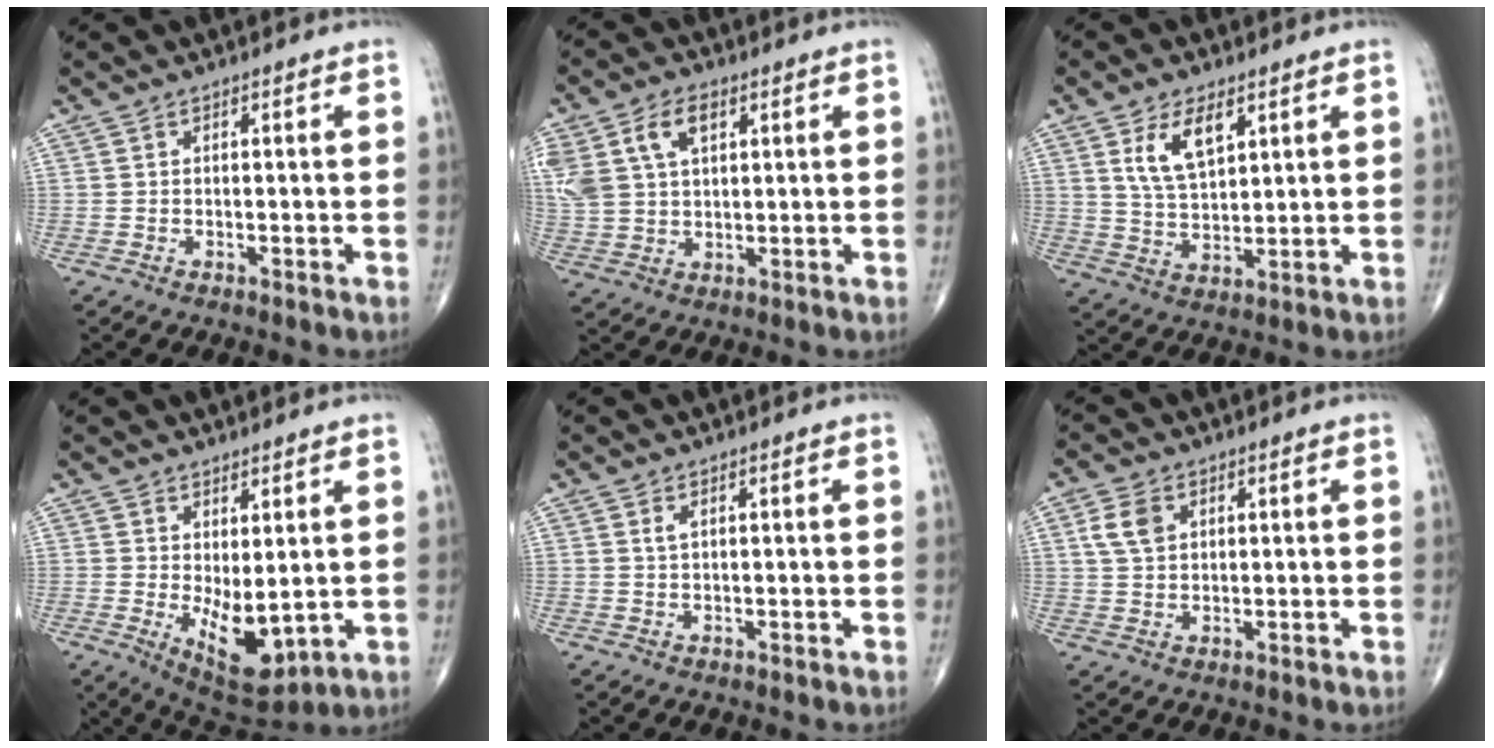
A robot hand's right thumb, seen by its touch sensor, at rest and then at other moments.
{"total": 12.7, "force": [4.9, 8.0, 8.6], "torque": [-0.192, 0.000, 0.100]}
{"total": 8.7, "force": [4.0, 4.3, 6.4], "torque": [-0.105, -0.019, 0.080]}
{"total": 9.4, "force": [-0.3, 4.2, 8.4], "torque": [-0.118, -0.022, 0.018]}
{"total": 1.0, "force": [0.4, 0.4, 0.8], "torque": [-0.017, 0.004, 0.010]}
{"total": 4.9, "force": [1.7, 3.3, 3.1], "torque": [-0.055, 0.000, 0.034]}